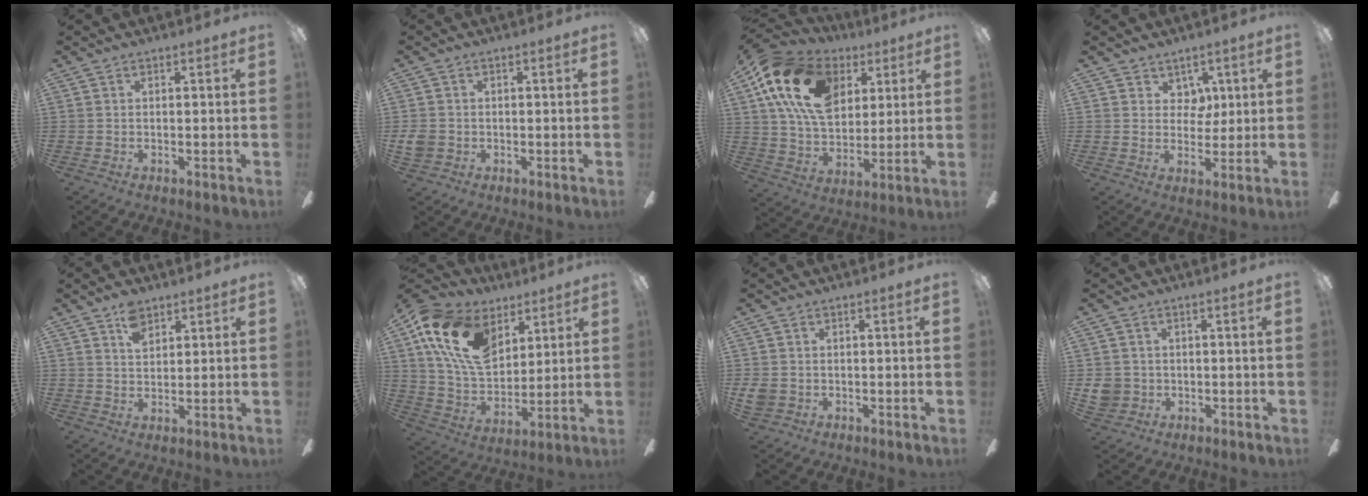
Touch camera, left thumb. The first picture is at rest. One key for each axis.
{"total": 3.4, "fx": -0.5, "fy": 3.1, "fz": 1.3, "tx": -0.028, "ty": 0.005, "tz": -0.008}
{"total": 20.9, "fx": 8.5, "fy": 13.9, "fz": 13.1, "tx": -0.257, "ty": -0.009, "tz": 0.153}
{"total": 5.3, "fx": 3.0, "fy": 4.1, "fz": 1.2, "tx": -0.017, "ty": -0.004, "tz": 0.052}
{"total": 5.7, "fx": 3.7, "fy": 3.4, "fz": 2.6, "tx": -0.038, "ty": -0.007, "tz": 0.066}
{"total": 20.0, "fx": 9.6, "fy": 12.7, "fz": 12.1, "tx": -0.251, "ty": -0.028, "tz": 0.180}
{"total": 2.9, "fx": -0.3, "fy": 2.7, "fz": 1.2, "tx": -0.020, "ty": 0.006, "tz": -0.004}
{"total": 5.0, "fx": -0.2, "fy": 4.9, "fz": 1.3, "tx": -0.035, "ty": 0.010, "tz": -0.002}